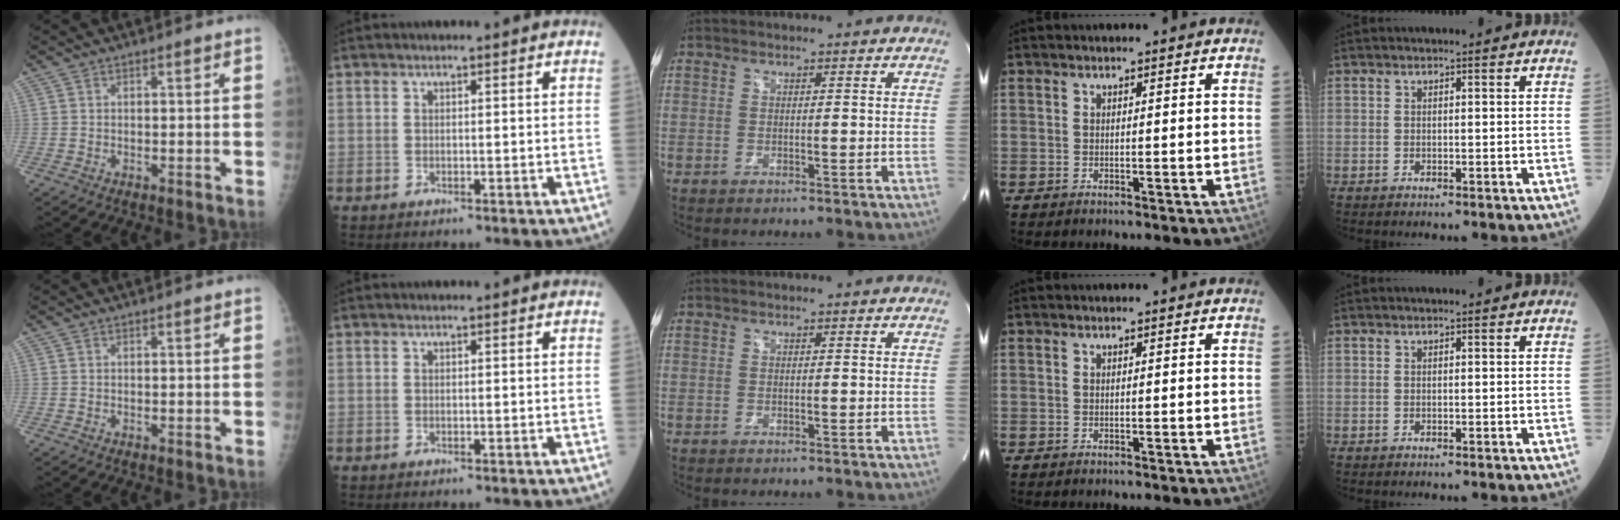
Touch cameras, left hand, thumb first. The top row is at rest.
{}